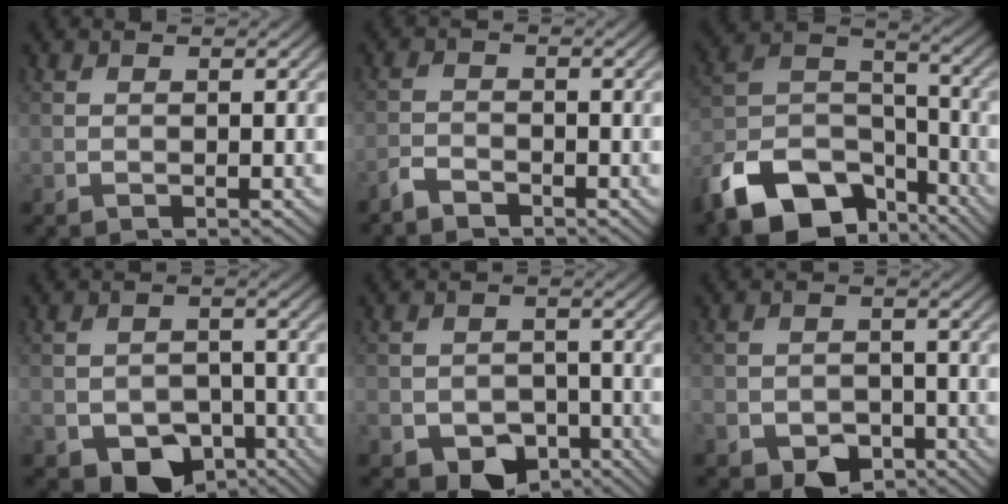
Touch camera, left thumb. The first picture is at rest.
{"total": 2.3, "force": [-2.0, 0.7, 0.7], "torque": [-0.015, -0.001, -0.049]}
{"total": 15.5, "force": [-10.4, 8.3, 7.9], "torque": [-0.192, -0.026, -0.190]}
{"total": 9.6, "force": [-6.1, 6.4, 3.8], "torque": [-0.060, -0.020, -0.090]}
{"total": 7.8, "force": [-5.0, 5.1, 3.0], "torque": [-0.040, -0.016, -0.076]}
{"total": 6.6, "force": [-4.4, 4.2, 2.3], "torque": [-0.031, -0.011, -0.069]}